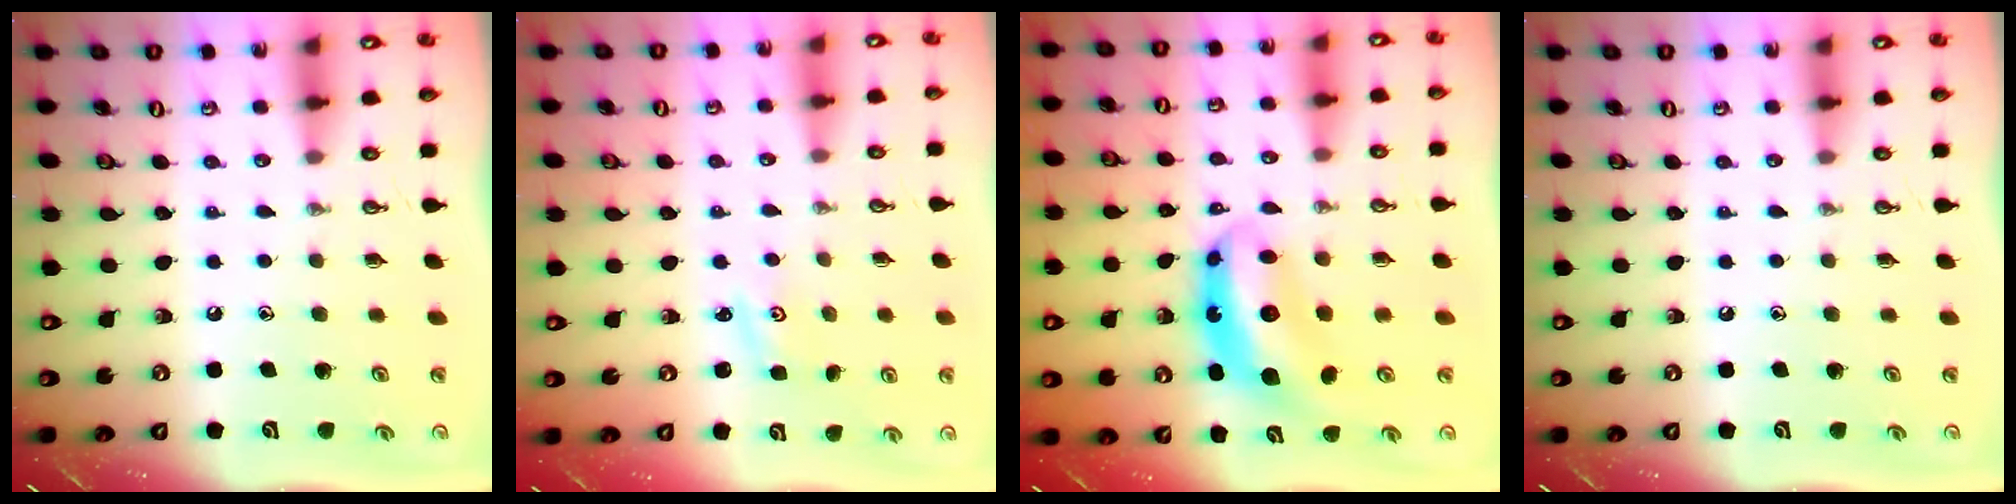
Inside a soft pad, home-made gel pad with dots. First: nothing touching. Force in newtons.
{"total": 1.1, "press": 1.1, "slide": 0.3}
{"total": 7.9, "press": 7.8, "slide": 0.8}
{"total": 0.0}